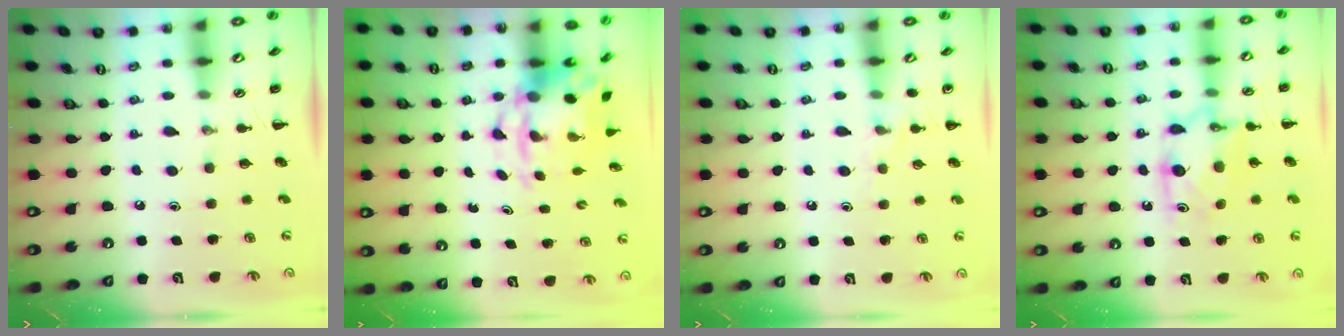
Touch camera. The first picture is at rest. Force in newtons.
{"total": 3.7, "press": 3.6, "slide": 0.9}
{"total": 6.1, "press": 5.7, "slide": 2.2}
{"total": 8.6, "press": 8.6, "slide": 0.9}